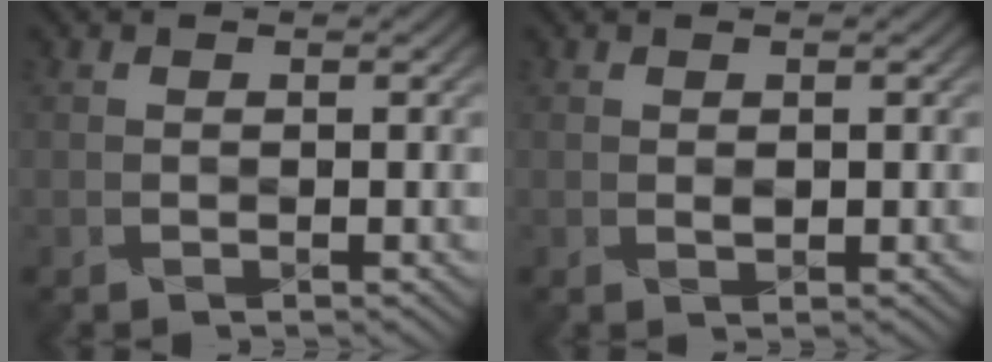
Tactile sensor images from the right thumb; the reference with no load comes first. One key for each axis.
{"total": 0.6, "fx": 0.3, "fy": 0.5, "fz": 0.4, "tx": -0.006, "ty": -0.001, "tz": 0.007}